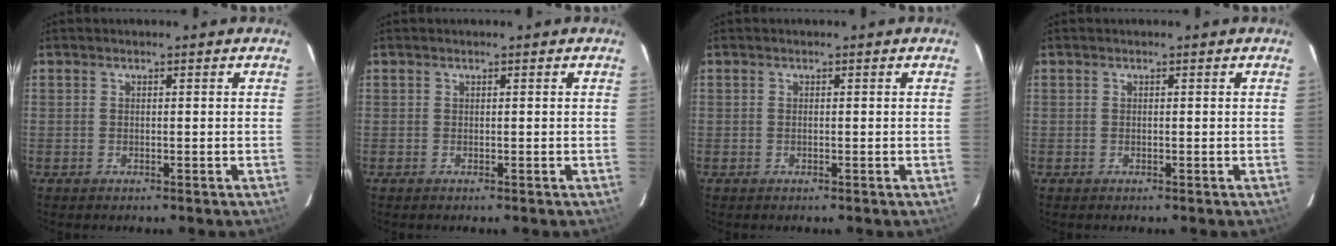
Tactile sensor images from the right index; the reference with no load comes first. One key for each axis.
{"total": 0.0}
{"total": 0.0}
{"total": 0.0}